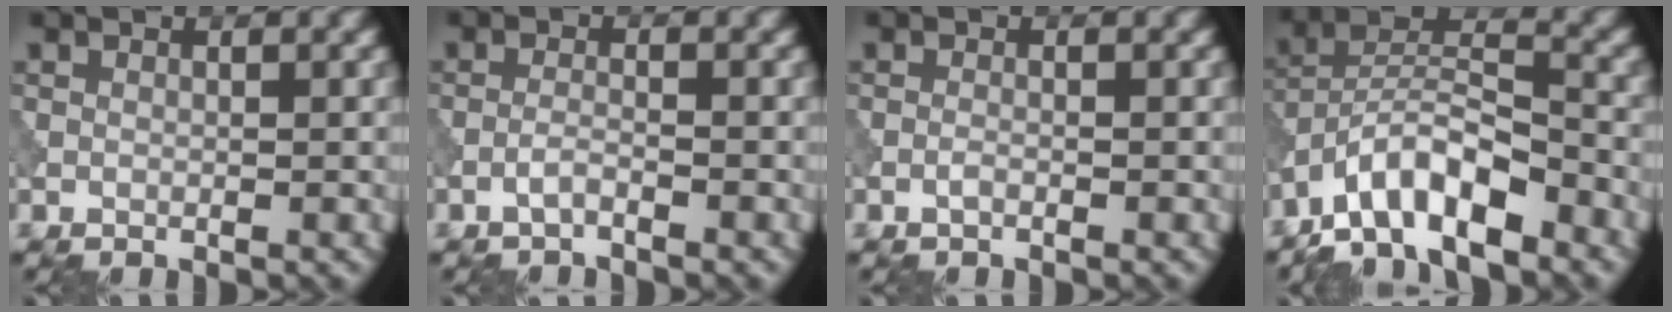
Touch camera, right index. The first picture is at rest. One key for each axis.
{"total": 1.2, "fx": -0.9, "fy": 0.1, "fz": 0.7, "tx": -0.014, "ty": 0.005, "tz": -0.022}
{"total": 0.6, "fx": -0.4, "fy": 0.1, "fz": 0.4, "tx": -0.011, "ty": 0.000, "tz": -0.011}
{"total": 8.3, "fx": -5.8, "fy": 2.9, "fz": 5.2, "tx": -0.081, "ty": 0.012, "tz": -0.118}